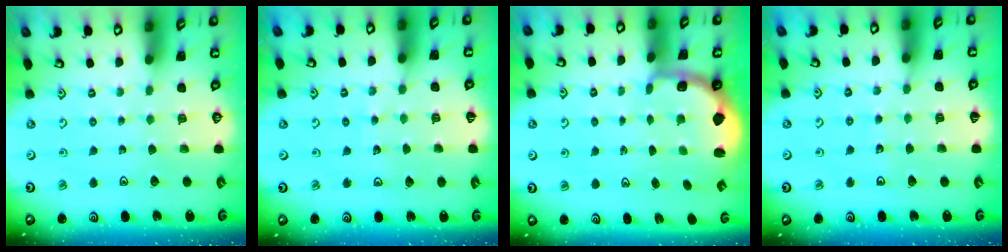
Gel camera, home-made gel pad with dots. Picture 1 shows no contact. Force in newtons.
{"total": 5.5, "press": 5.5, "slide": 0.8}
{"total": 2.5, "press": 1.3, "slide": 2.1}
{"total": 3.6, "press": 3.5, "slide": 0.4}